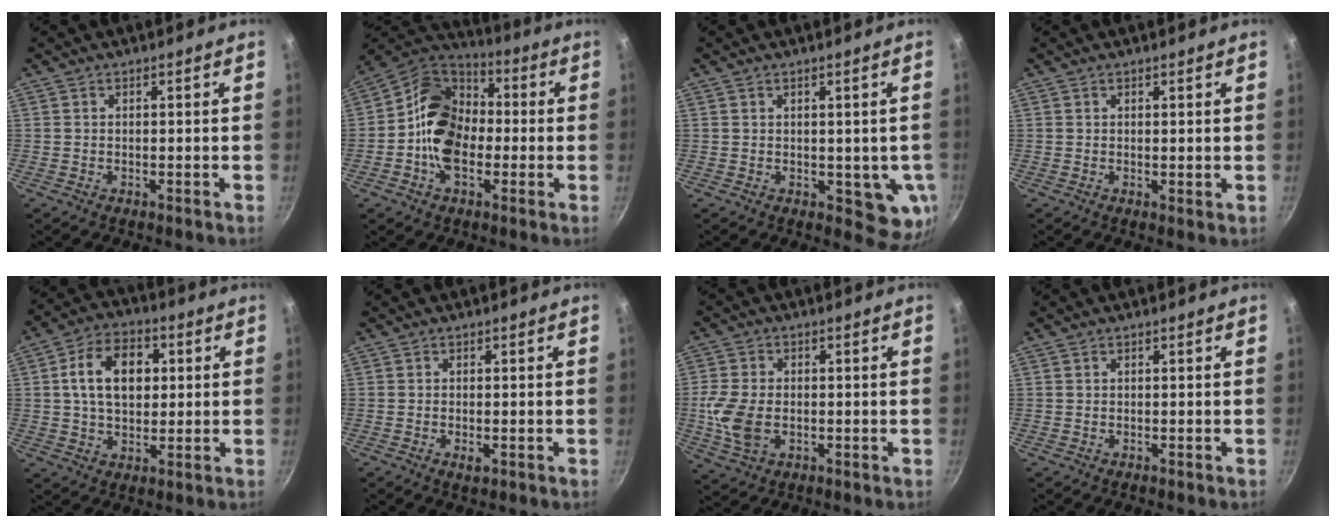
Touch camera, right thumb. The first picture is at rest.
{"total": 15.4, "force": [-1.4, 11.1, 10.6], "torque": [-0.148, 0.034, -0.047]}
{"total": 6.8, "force": [-0.1, 3.9, 5.6], "torque": [-0.046, -0.012, 0.005]}
{"total": 0.8, "force": [0.5, 0.3, 0.5], "torque": [-0.004, -0.011, 0.005]}
{"total": 12.6, "force": [2.3, 8.5, 8.9], "torque": [-0.125, 0.011, 0.030]}
{"total": 1.5, "force": [-0.5, 0.6, 1.3], "torque": [-0.022, -0.003, -0.007]}
{"total": 8.5, "force": [-0.9, 5.7, 6.3], "torque": [-0.131, 0.000, -0.014]}
{"total": 0.0}